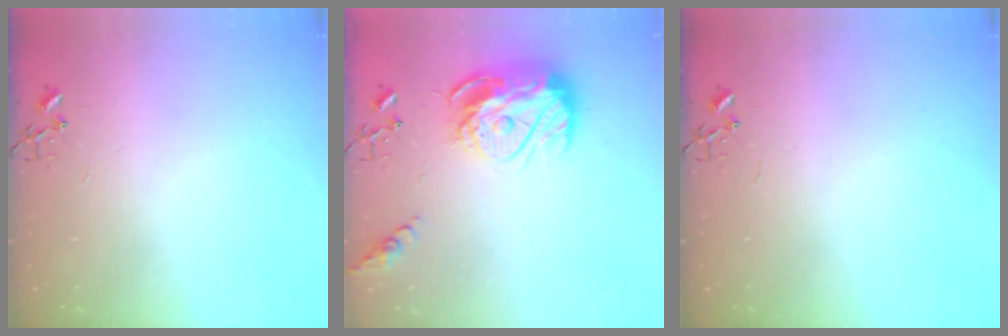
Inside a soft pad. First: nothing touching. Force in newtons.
{"total": 17.4, "press": 17.3, "slide": 1.8}
{"total": 0.0}